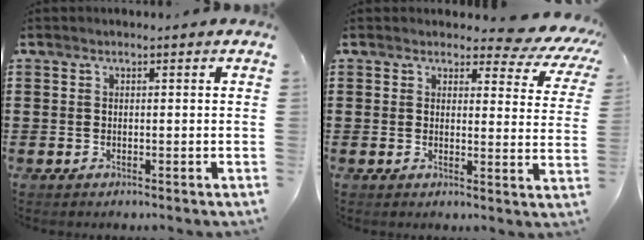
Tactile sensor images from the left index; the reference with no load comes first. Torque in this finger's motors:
{"motor_torque": [1.03, -1.11, 0.14, -0.02]}